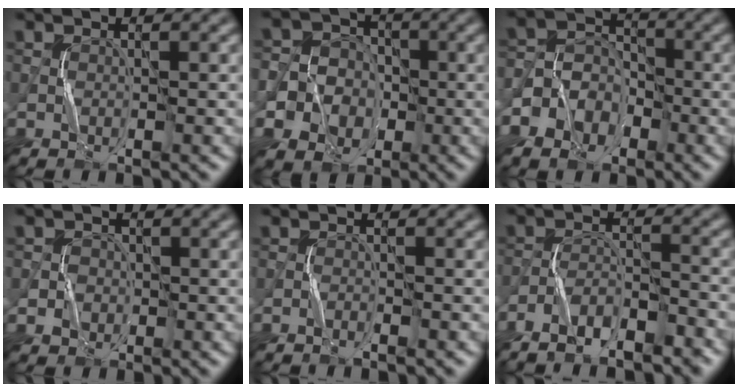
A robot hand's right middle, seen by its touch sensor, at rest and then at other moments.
{"total": 9.1, "force": [-2.4, 8.5, 2.4], "torque": [-0.062, 0.004, -0.066]}
{"total": 5.1, "force": [-2.6, 3.9, 1.9], "torque": [-0.035, 0.006, -0.062]}
{"total": 1.7, "force": [-0.3, 1.6, 0.2], "torque": [0.012, 0.006, -0.014]}
{"total": 0.7, "force": [-0.6, -0.1, 0.3], "torque": [-0.010, 0.001, -0.012]}
{"total": 5.9, "force": [-5.1, 1.5, 2.5], "torque": [-0.046, -0.009, -0.083]}